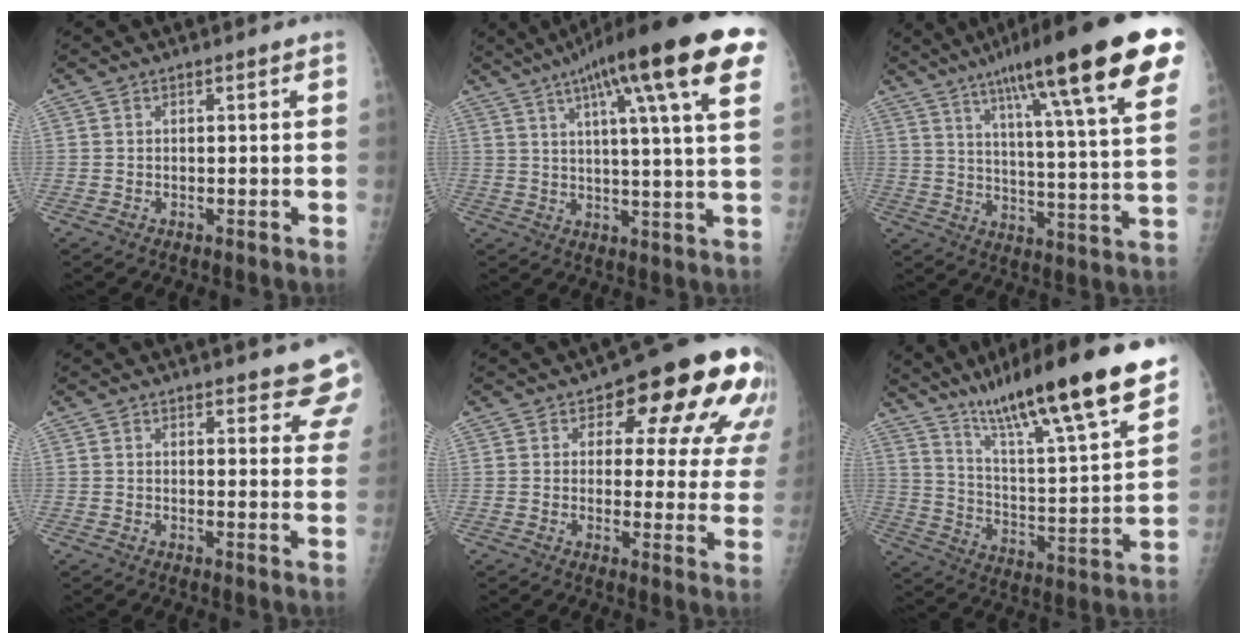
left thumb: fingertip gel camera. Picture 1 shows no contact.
{"total": 22.2, "force": [11.2, 3.3, 18.9], "torque": [-0.280, -0.001, 0.148]}
{"total": 27.5, "force": [16.3, 3.6, 21.8], "torque": [-0.315, -0.032, 0.234]}
{"total": 9.5, "force": [8.3, 2.5, 3.9], "torque": [-0.002, -0.035, 0.079]}
{"total": 17.8, "force": [8.3, 8.8, 13.1], "torque": [-0.110, -0.021, 0.095]}
{"total": 25.5, "force": [18.2, 3.2, 17.6], "torque": [-0.265, -0.062, 0.297]}